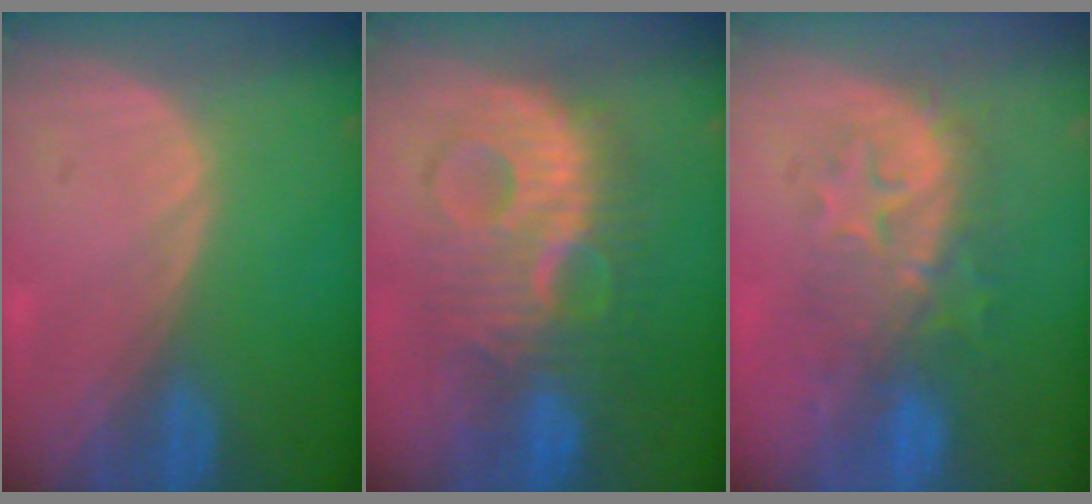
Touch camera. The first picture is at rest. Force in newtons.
{"total": 10.2, "press": 10.2, "slide": 0.4}
{"total": 8.5, "press": 8.2, "slide": 1.9}